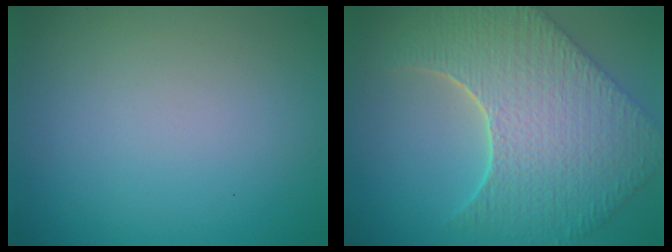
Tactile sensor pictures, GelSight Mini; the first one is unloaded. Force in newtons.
{"total": 9.8, "press": 7.1, "slide": 6.7}